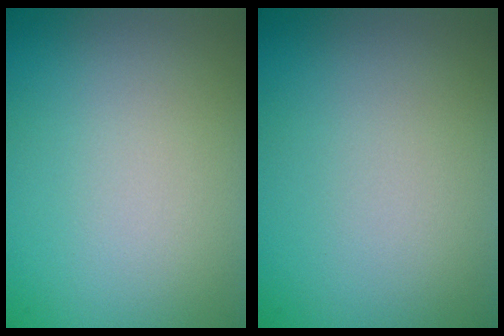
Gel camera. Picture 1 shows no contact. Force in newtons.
{"total": 0.0}